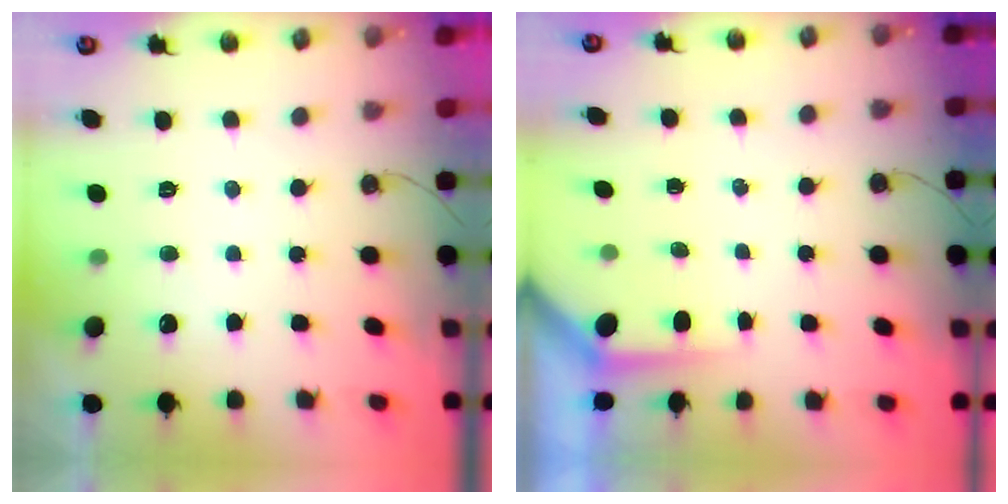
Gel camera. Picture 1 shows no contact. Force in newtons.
{"total": 3.1, "press": 3.0, "slide": 0.3}